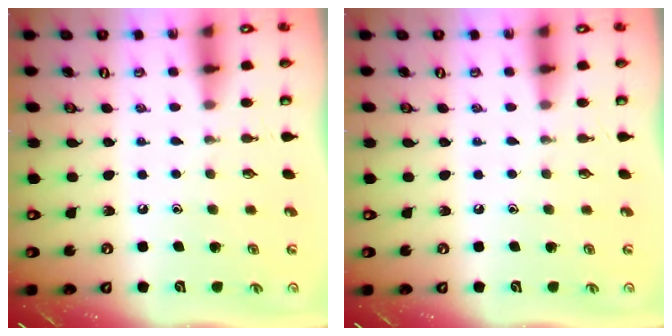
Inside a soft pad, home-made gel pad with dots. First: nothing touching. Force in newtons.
{"total": 0.0}